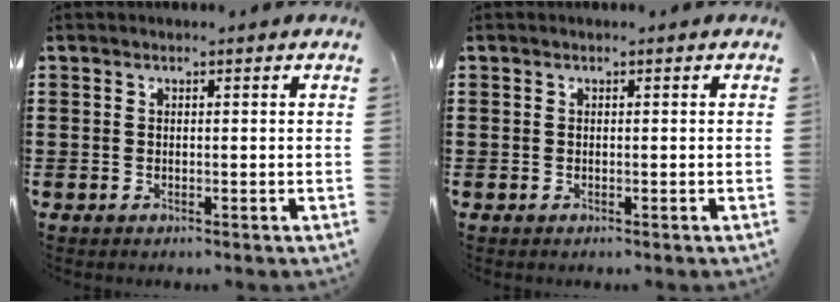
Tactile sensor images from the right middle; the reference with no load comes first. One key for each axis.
{"total": 0.0}